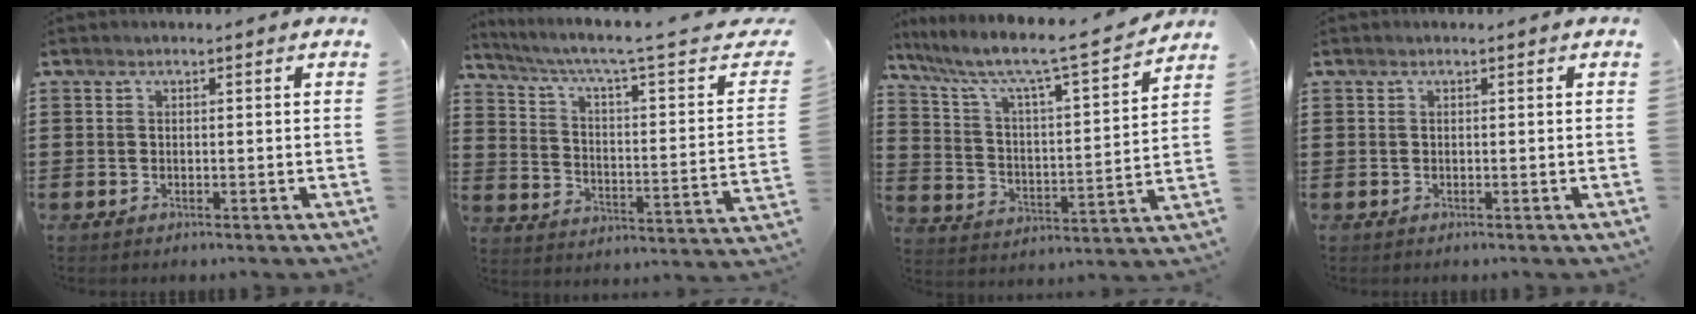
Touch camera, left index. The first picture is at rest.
{"total": 5.1, "force": [2.7, 0.0, 4.3], "torque": [-0.095, -0.025, 0.035]}
{"total": 7.1, "force": [5.9, 0.6, 3.9], "torque": [-0.104, -0.050, 0.091]}
{"total": 0.0}